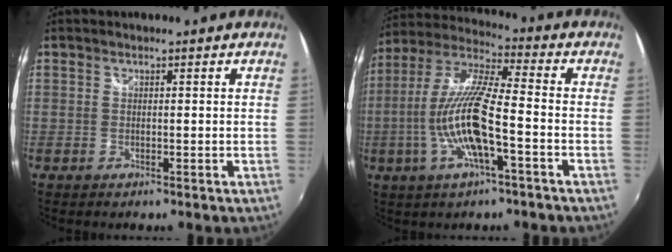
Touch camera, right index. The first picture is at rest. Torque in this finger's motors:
{"motor_torque": [1.20, -0.94, 1.05, 0.21]}